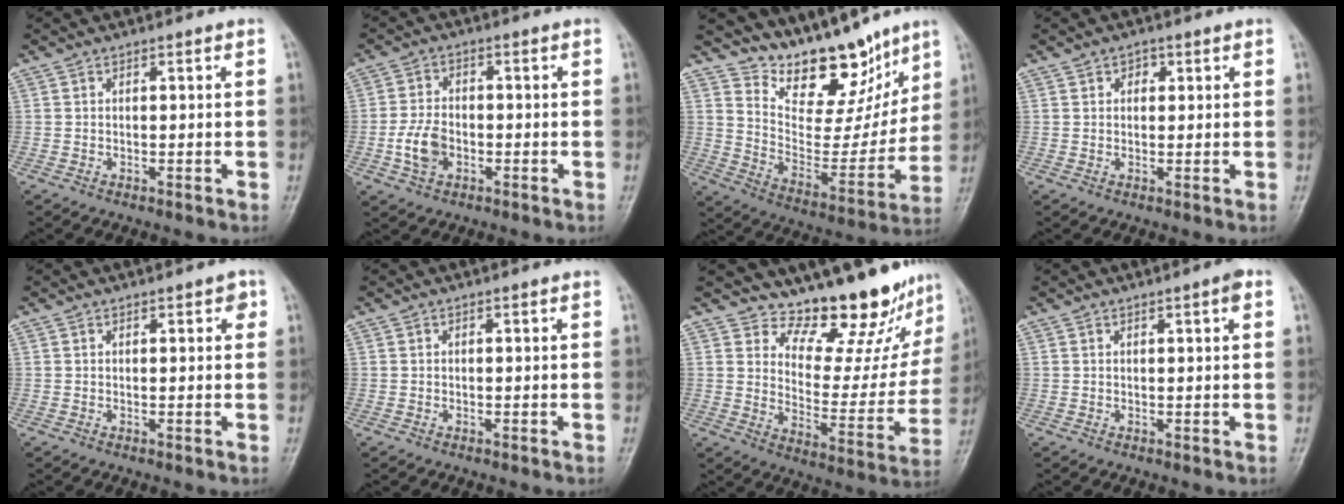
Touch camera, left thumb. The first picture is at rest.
{"total": 5.9, "force": [-1.7, 4.0, 4.0], "torque": [-0.075, 0.008, -0.035]}
{"total": 18.3, "force": [14.1, 8.0, 8.6], "torque": [-0.071, -0.084, 0.233]}
{"total": 1.9, "force": [0.8, 1.4, 0.9], "torque": [-0.001, -0.001, 0.007]}
{"total": 1.7, "force": [0.9, 0.9, 1.1], "torque": [-0.003, -0.001, 0.009]}
{"total": 0.0}
{"total": 16.8, "force": [15.3, 4.9, 5.0], "torque": [-0.019, -0.143, 0.204]}
{"total": 1.8, "force": [0.8, 0.2, 1.5], "torque": [-0.024, -0.001, 0.011]}